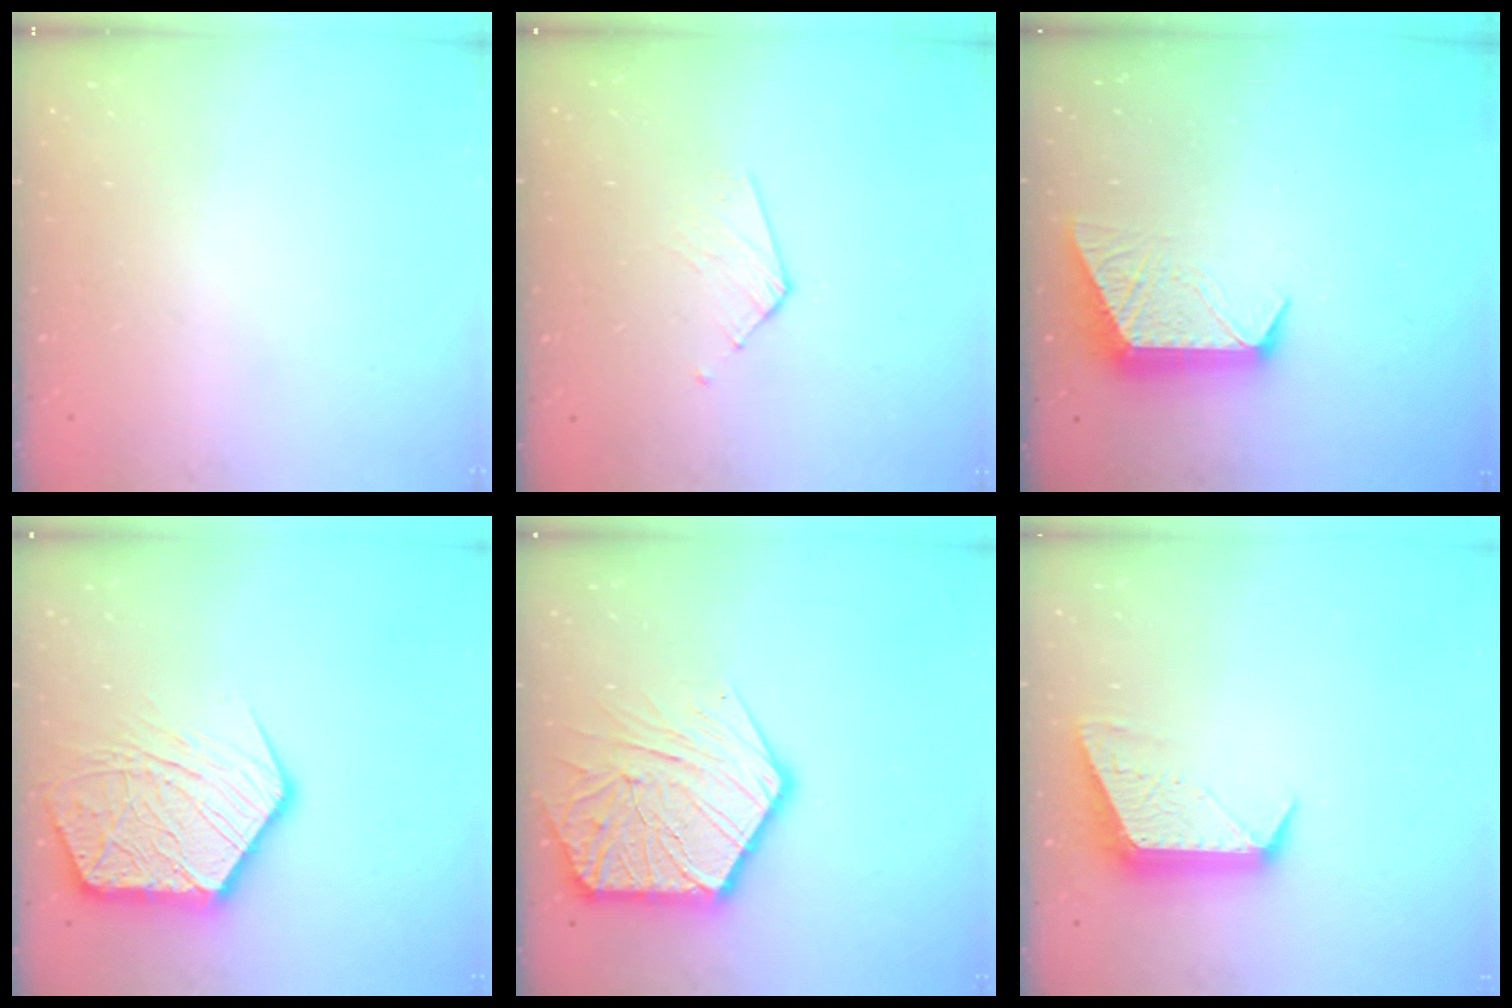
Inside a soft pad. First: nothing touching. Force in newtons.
{"total": 3.3, "press": 3.3, "slide": 0.3}
{"total": 11.0, "press": 11.0, "slide": 0.8}
{"total": 16.0, "press": 16.0, "slide": 1.3}
{"total": 16.9, "press": 16.9, "slide": 1.3}
{"total": 10.6, "press": 10.6, "slide": 0.4}